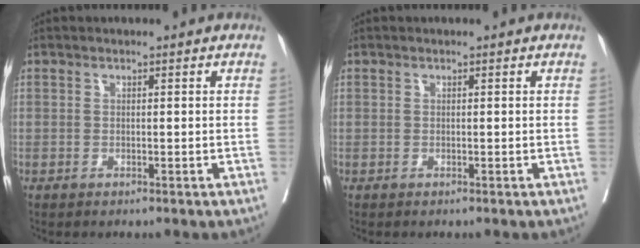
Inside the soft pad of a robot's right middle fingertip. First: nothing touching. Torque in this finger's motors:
{"motor_torque": [-0.63, 0.28, -0.47, -0.14]}